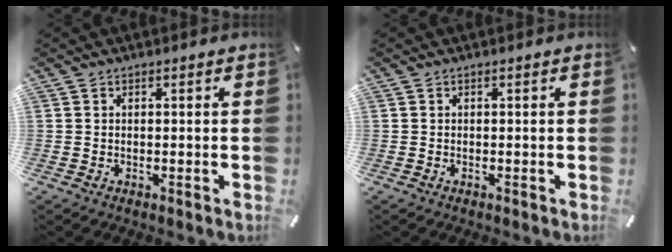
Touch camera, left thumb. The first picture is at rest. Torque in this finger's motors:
{"motor_torque": [-0.09, 0.12, -0.01, -0.03, 0.00]}